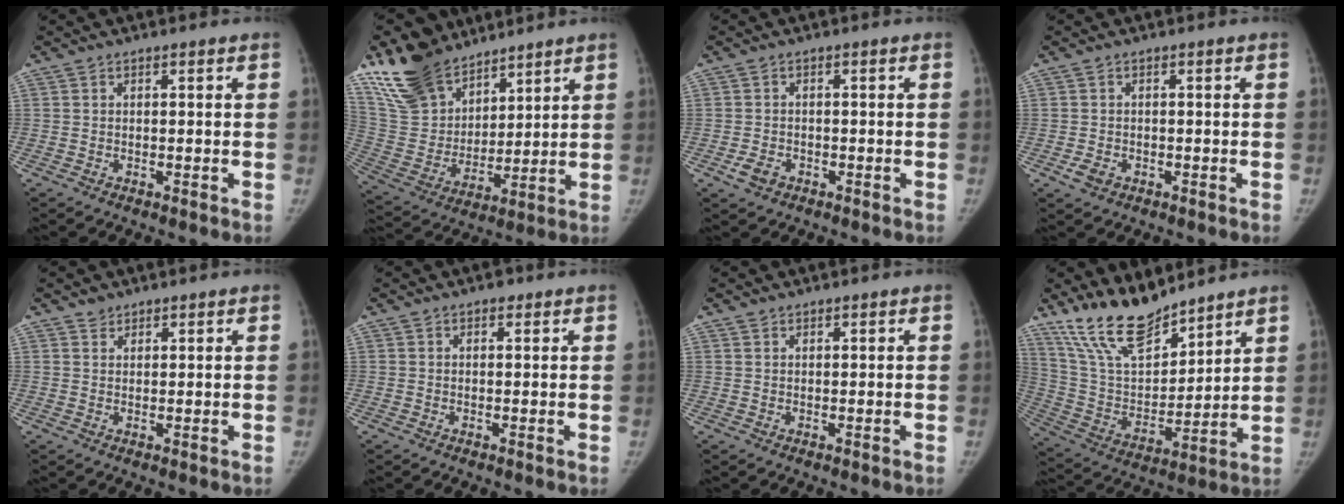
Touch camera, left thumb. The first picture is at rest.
{"total": 18.1, "force": [13.7, 9.7, 6.7], "torque": [-0.091, -0.057, 0.272]}
{"total": 2.8, "force": [-1.3, 2.0, 1.4], "torque": [-0.022, 0.004, -0.019]}
{"total": 2.3, "force": [-0.9, 1.8, 1.2], "torque": [-0.019, 0.000, -0.011]}
{"total": 1.5, "force": [1.2, 0.8, 0.0], "torque": [0.013, -0.009, 0.016]}
{"total": 1.1, "force": [0.7, 0.7, 0.5], "torque": [-0.001, -0.002, 0.005]}
{"total": 0.7, "force": [0.6, 0.3, 0.0], "torque": [0.004, -0.005, 0.009]}
{"total": 16.1, "force": [13.5, 5.4, 7.1], "torque": [-0.102, -0.072, 0.263]}